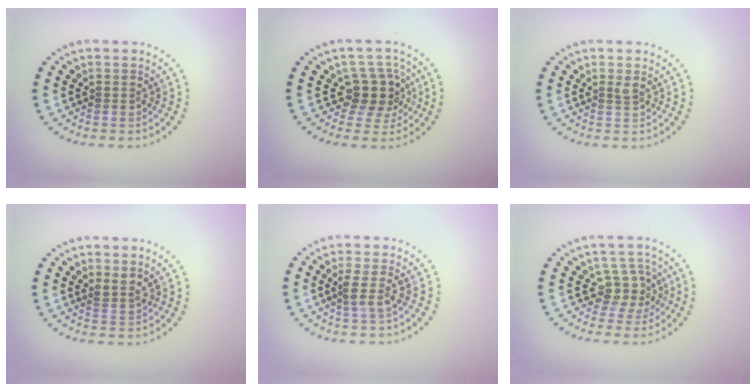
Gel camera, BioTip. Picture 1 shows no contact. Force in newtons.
{"total": 3.6, "press": 2.8, "slide": 2.1}
{"total": 0.8, "press": 0.5, "slide": 0.6}
{"total": 1.6, "press": 1.2, "slide": 1.1}
{"total": 2.0, "press": 1.6, "slide": 1.1}
{"total": 3.0, "press": 2.3, "slide": 1.8}